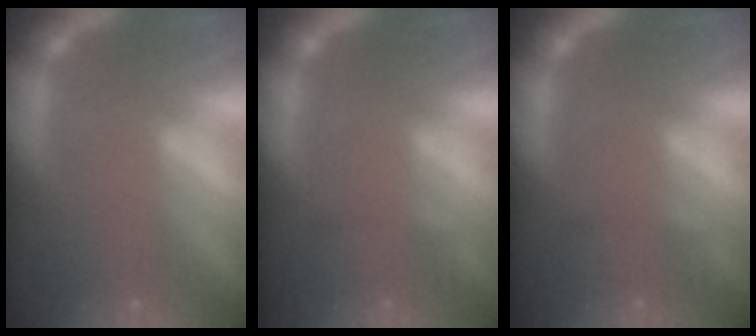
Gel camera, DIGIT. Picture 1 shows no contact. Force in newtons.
{"total": 0.9}
{"total": 0.9}